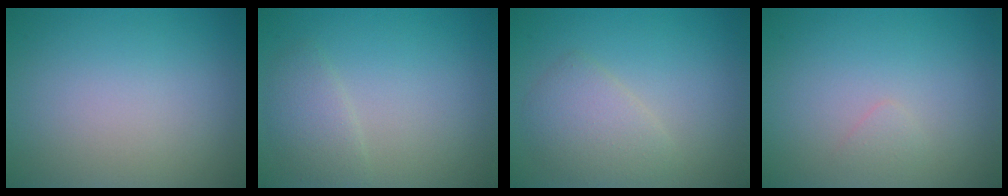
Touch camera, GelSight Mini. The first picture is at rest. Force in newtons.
{"total": 1.9, "press": 1.9, "slide": 0.1}
{"total": 2.9, "press": 2.9, "slide": 0.1}
{"total": 0.7, "press": 0.7, "slide": 0.0}